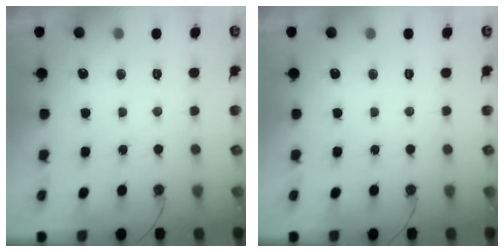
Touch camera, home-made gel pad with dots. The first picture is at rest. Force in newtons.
{"total": 0.0}